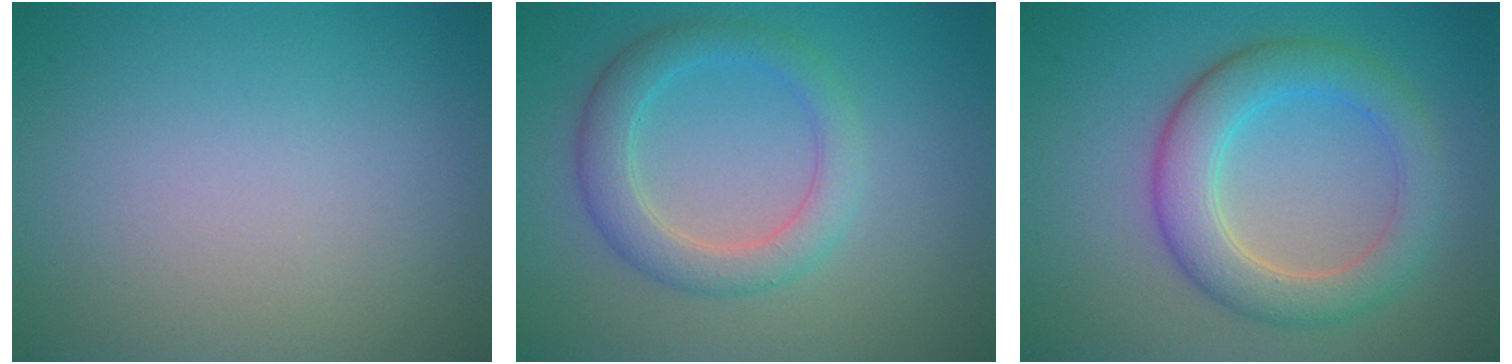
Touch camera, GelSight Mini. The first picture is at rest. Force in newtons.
{"total": 3.7, "press": 3.7, "slide": 0.3}
{"total": 5.3, "press": 5.3, "slide": 0.2}